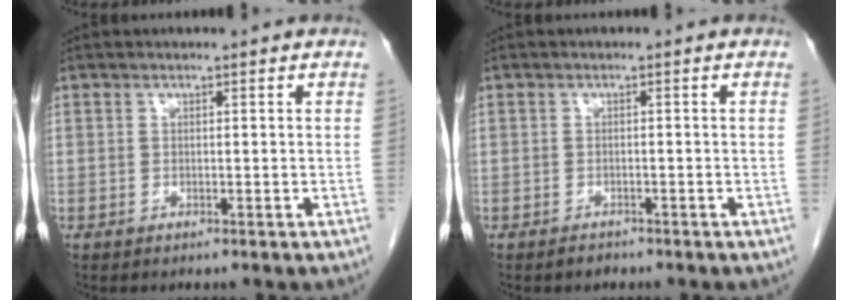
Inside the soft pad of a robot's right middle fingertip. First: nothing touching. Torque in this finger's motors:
{"motor_torque": [0.34, -0.17, 0.04, 0.00]}